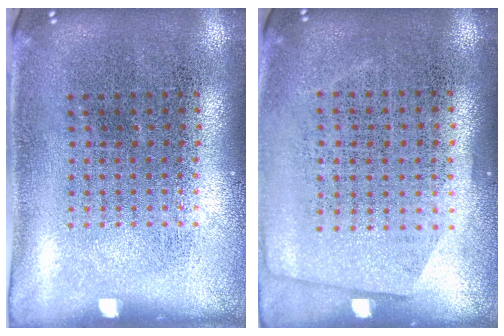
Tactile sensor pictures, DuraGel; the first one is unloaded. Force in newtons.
{"total": 0.5, "press": 0.0, "slide": 0.5}